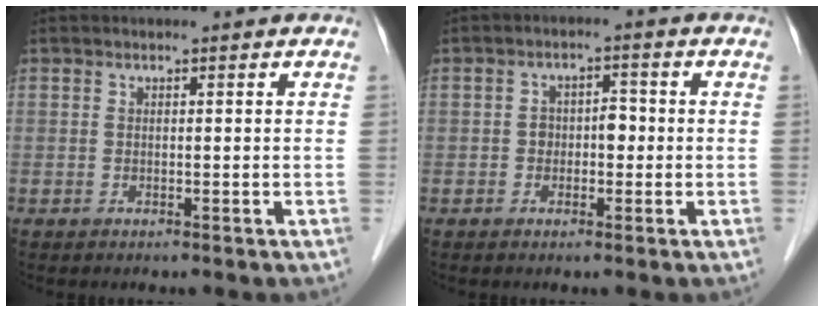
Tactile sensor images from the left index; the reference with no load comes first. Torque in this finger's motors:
{"motor_torque": [-0.01, 0.09, 0.01, 0.00]}